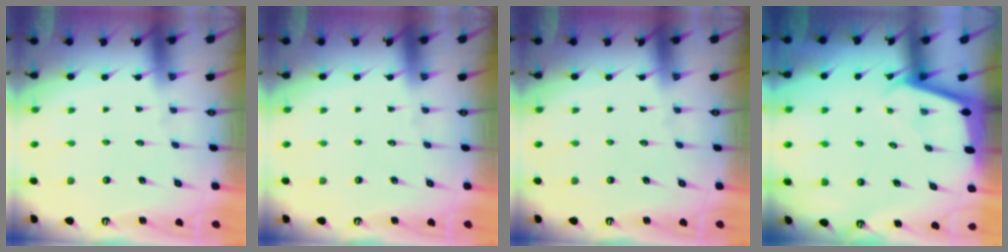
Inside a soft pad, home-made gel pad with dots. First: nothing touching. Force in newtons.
{"total": 0.0}
{"total": 0.0}
{"total": 1.9, "press": 1.9, "slide": 0.1}